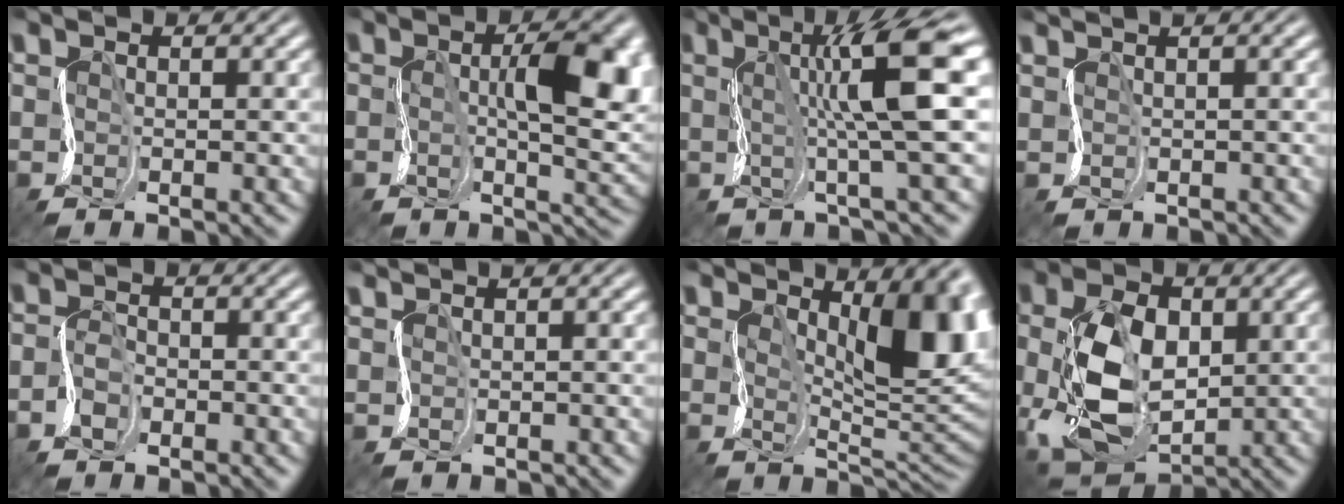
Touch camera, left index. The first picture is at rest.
{"total": 7.9, "force": [1.1, 2.9, 7.3], "torque": [-0.121, 0.007, 0.018]}
{"total": 8.1, "force": [1.7, 0.7, 7.9], "torque": [-0.103, 0.021, 0.023]}
{"total": 2.5, "force": [1.8, 1.0, 1.4], "torque": [-0.006, 0.027, 0.002]}
{"total": 1.5, "force": [-1.3, 0.7, 0.2], "torque": [-0.018, 0.008, -0.036]}
{"total": 0.8, "force": [0.5, -0.3, -0.6], "torque": [0.013, -0.001, 0.005]}
{"total": 9.3, "force": [2.0, 3.9, 8.1], "torque": [-0.109, 0.008, 0.031]}
{"total": 7.0, "force": [0.4, 5.1, 4.8], "torque": [-0.127, 0.000, 0.011]}